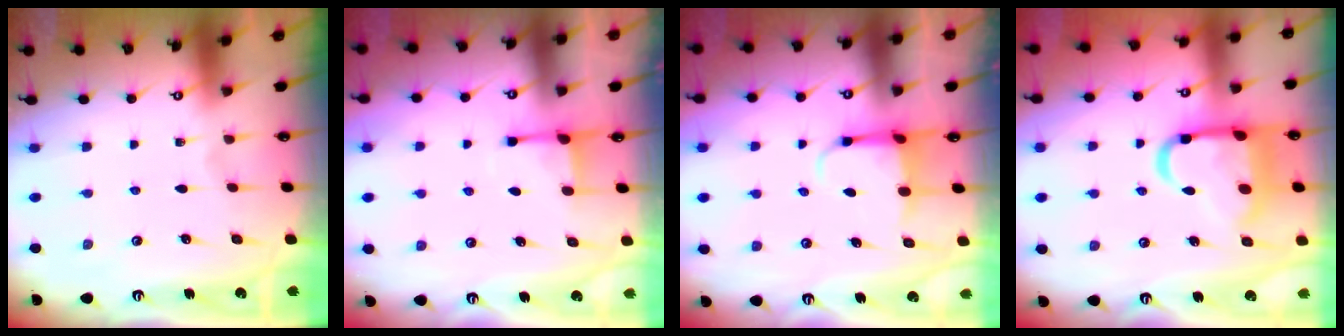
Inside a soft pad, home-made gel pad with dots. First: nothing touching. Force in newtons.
{"total": 2.3, "press": 2.2, "slide": 0.6}
{"total": 4.0, "press": 3.8, "slide": 1.0}
{"total": 16.3, "press": 16.2, "slide": 1.9}